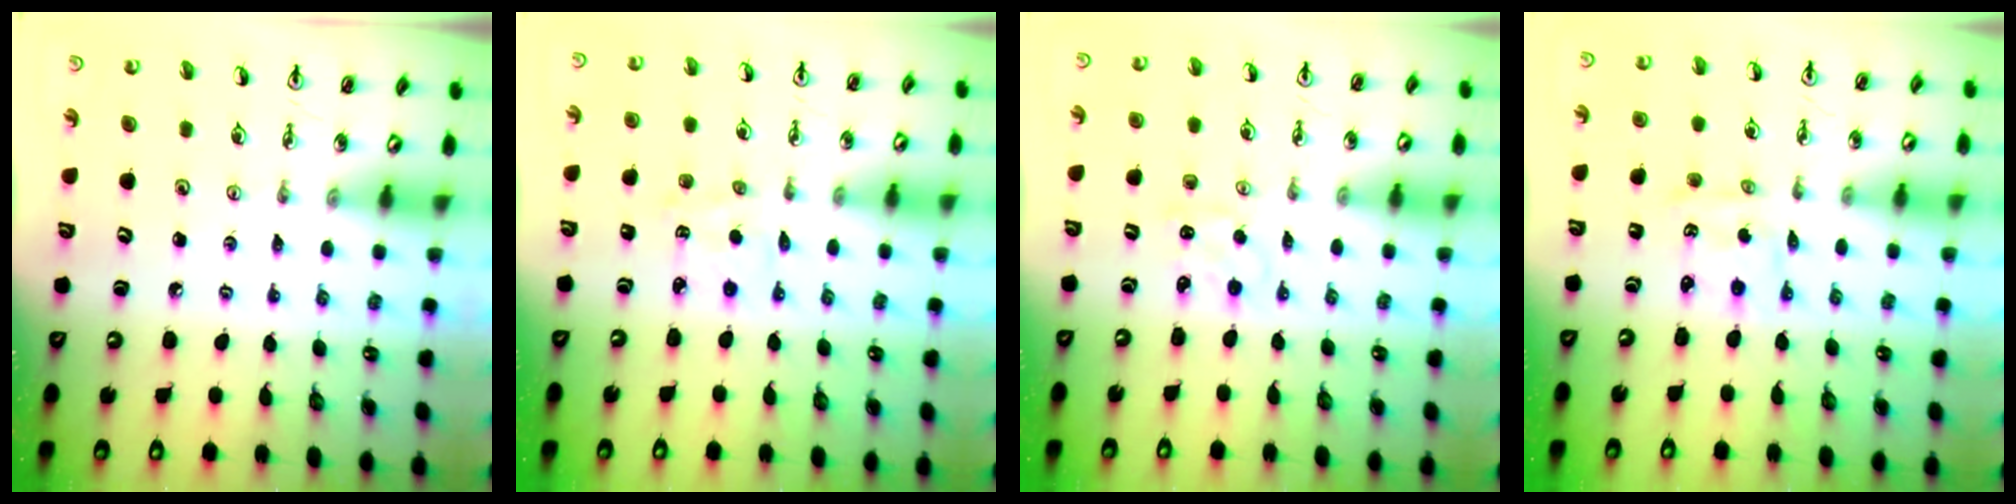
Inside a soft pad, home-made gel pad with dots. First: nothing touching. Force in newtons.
{"total": 2.9, "press": 2.9, "slide": 0.4}
{"total": 1.5, "press": 1.5, "slide": 0.2}
{"total": 0.9, "press": 0.9, "slide": 0.1}